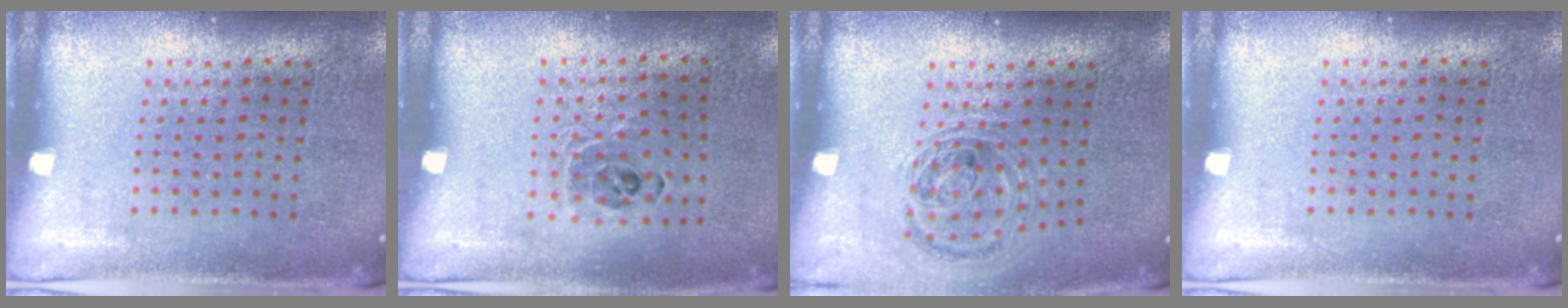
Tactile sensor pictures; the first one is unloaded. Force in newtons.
{"total": 0.8, "press": 0.8, "slide": 0.1}
{"total": 0.9, "press": 0.9, "slide": 0.2}
{"total": 0.0}